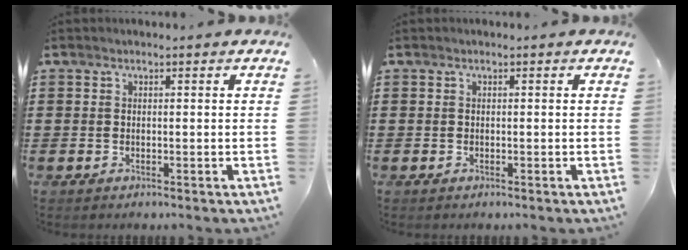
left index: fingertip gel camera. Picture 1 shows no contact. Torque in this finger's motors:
{"motor_torque": [-0.02, -0.02, 0.00, -0.01]}